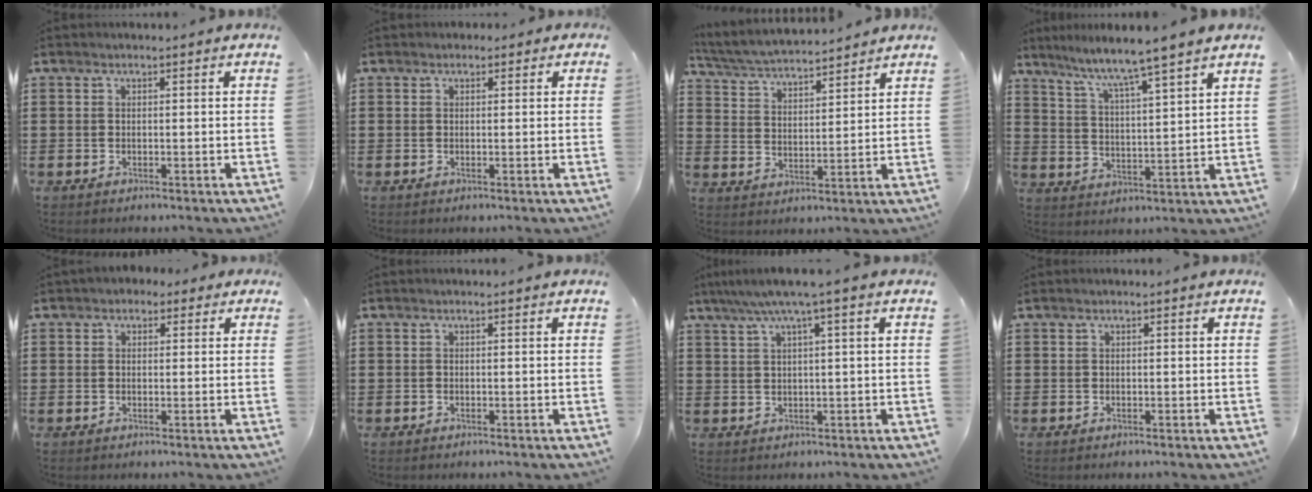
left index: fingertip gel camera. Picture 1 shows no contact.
{"total": 0.8, "force": [0.2, 0.7, 0.3], "torque": [-0.008, 0.006, 0.002]}
{"total": 4.0, "force": [3.9, 0.3, 1.0], "torque": [-0.040, -0.029, 0.060]}
{"total": 5.4, "force": [4.7, -1.5, 2.2], "torque": [-0.065, -0.040, 0.070]}
{"total": 1.5, "force": [0.6, 1.3, 0.5], "torque": [-0.014, 0.009, 0.009]}
{"total": 0.0}
{"total": 4.0, "force": [1.9, -0.4, 3.4], "torque": [-0.069, 0.001, 0.031]}
{"total": 0.0}